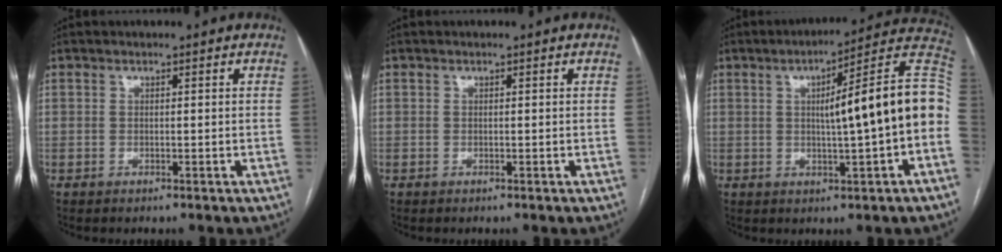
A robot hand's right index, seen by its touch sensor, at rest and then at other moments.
{"total": 0.0}
{"total": 16.1, "force": [-0.2, 0.5, 16.1], "torque": [-0.211, 0.037, -0.004]}